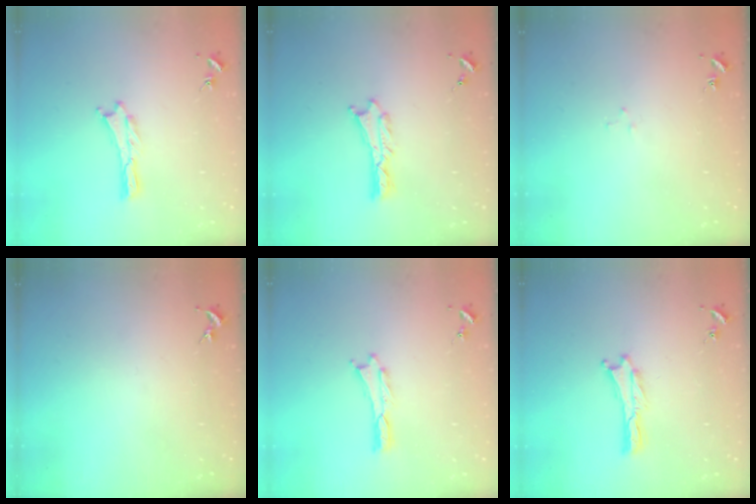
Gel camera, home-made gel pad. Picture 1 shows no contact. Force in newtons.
{"total": 0.7, "press": 0.6, "slide": 0.2}
{"total": 1.6, "press": 1.6, "slide": 0.1}
{"total": 0.0}
{"total": 0.0}
{"total": 0.0}